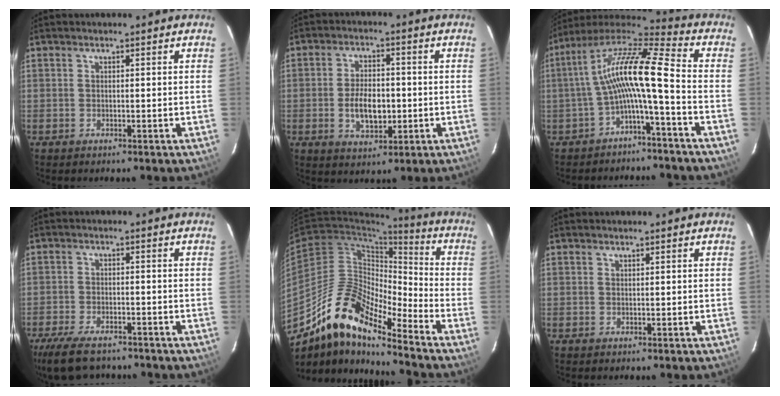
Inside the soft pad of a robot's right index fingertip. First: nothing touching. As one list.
[{"total": 8.0, "force": [-1.4, 4.4, 6.6], "torque": [-0.128, 0.001, -0.018]}, {"total": 13.5, "force": [-2.4, 1.4, 13.2], "torque": [-0.257, 0.021, -0.052]}, {"total": 13.5, "force": [-11.1, 4.7, 6.0], "torque": [-0.145, -0.025, -0.186]}, {"total": 16.5, "force": [-13.0, 4.0, 9.4], "torque": [-0.159, -0.004, -0.254]}, {"total": 0.0}]